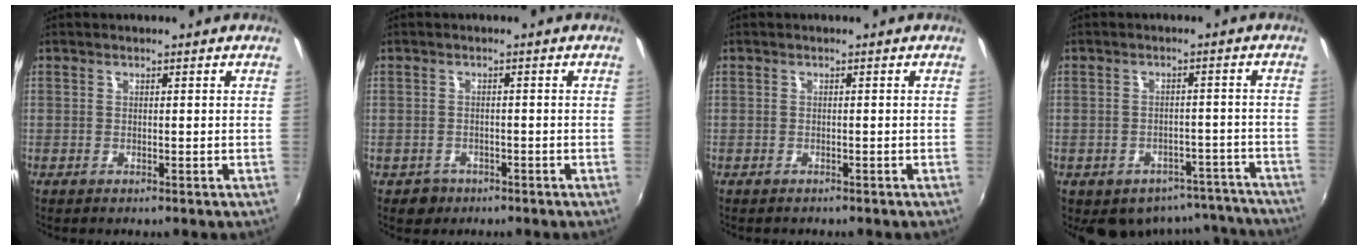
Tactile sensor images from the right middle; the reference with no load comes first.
{"total": 2.9, "force": [-1.6, 2.4, 0.5], "torque": [-0.020, -0.001, -0.021]}
{"total": 0.9, "force": [-0.8, 0.4, 0.2], "torque": [-0.008, -0.002, -0.012]}
{"total": 12.7, "force": [-10.3, 6.6, 3.4], "torque": [-0.064, 0.018, -0.105]}